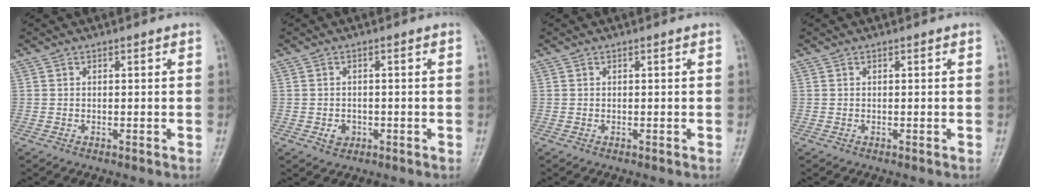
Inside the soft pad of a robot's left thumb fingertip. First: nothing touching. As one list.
[{"total": 2.3, "force": [-0.8, 2.0, 1.0], "torque": [-0.007, 0.003, -0.009]}, {"total": 0.0}, {"total": 0.0}]